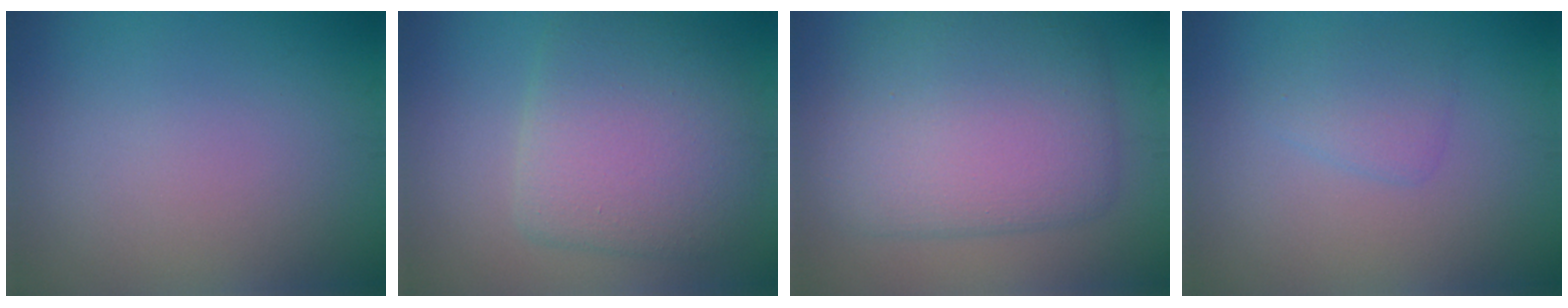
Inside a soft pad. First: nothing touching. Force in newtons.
{"total": 7.1, "press": 7.1, "slide": 0.5}
{"total": 8.7, "press": 8.7, "slide": 0.1}
{"total": 1.9, "press": 1.9, "slide": 0.2}